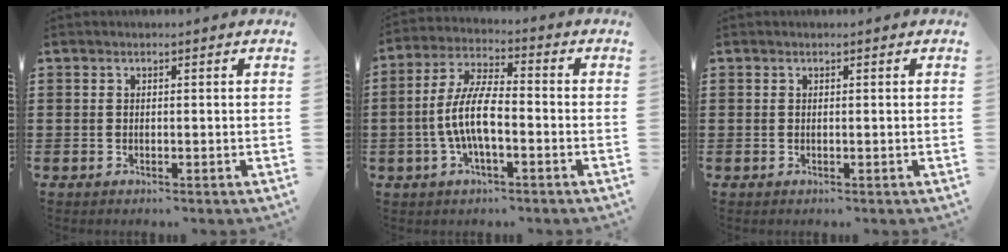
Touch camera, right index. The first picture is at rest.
{"total": 8.4, "force": [-1.9, 2.7, 7.7], "torque": [-0.180, -0.010, -0.044]}
{"total": 0.0}